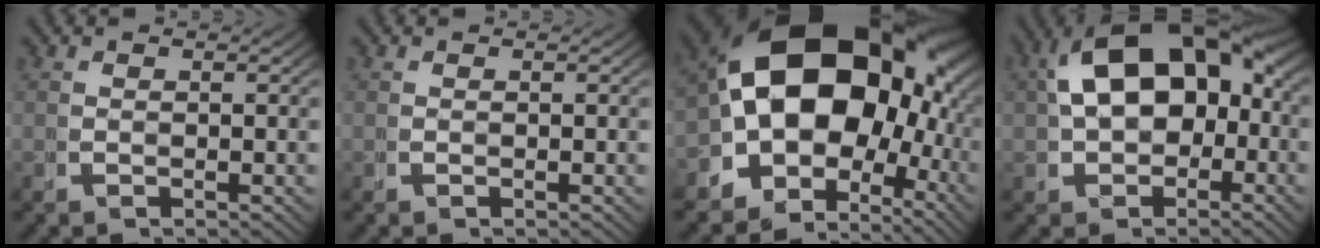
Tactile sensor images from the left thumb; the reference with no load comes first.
{"total": 0.0}
{"total": 22.3, "force": [1.8, 15.2, 16.3], "torque": [-0.270, -0.041, 0.034]}
{"total": 11.9, "force": [1.2, 8.4, 8.3], "torque": [-0.153, -0.018, 0.035]}